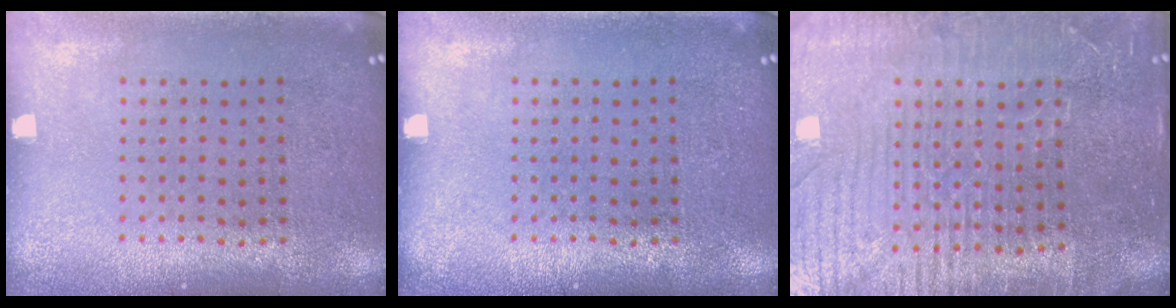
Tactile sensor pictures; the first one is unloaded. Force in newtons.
{"total": 0.0}
{"total": 4.8, "press": 4.5, "slide": 1.7}